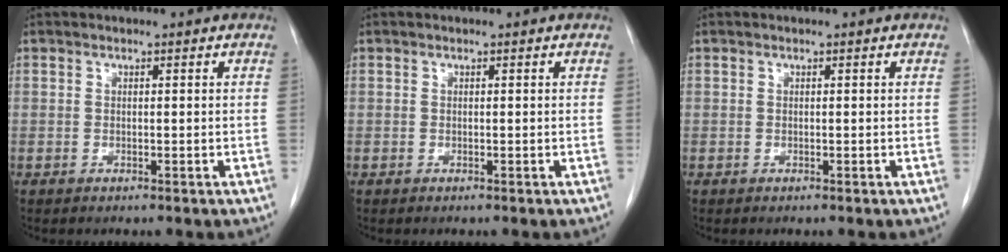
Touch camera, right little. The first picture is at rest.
{"total": 0.0}
{"total": 0.0}